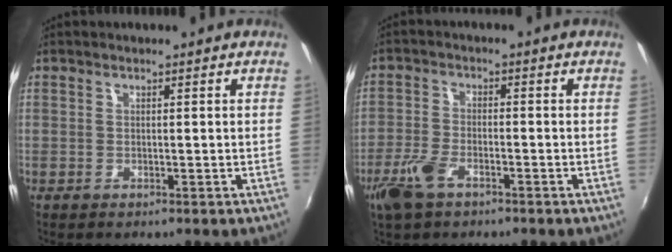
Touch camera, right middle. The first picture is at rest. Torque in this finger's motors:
{"motor_torque": [0.78, -0.73, 0.37, 0.05]}